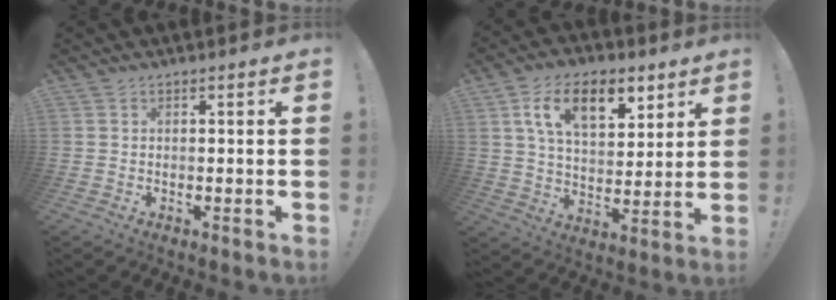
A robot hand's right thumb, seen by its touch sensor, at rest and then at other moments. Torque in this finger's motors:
{"motor_torque": [1.59, 2.49, 0.66, -0.24, 0.17]}